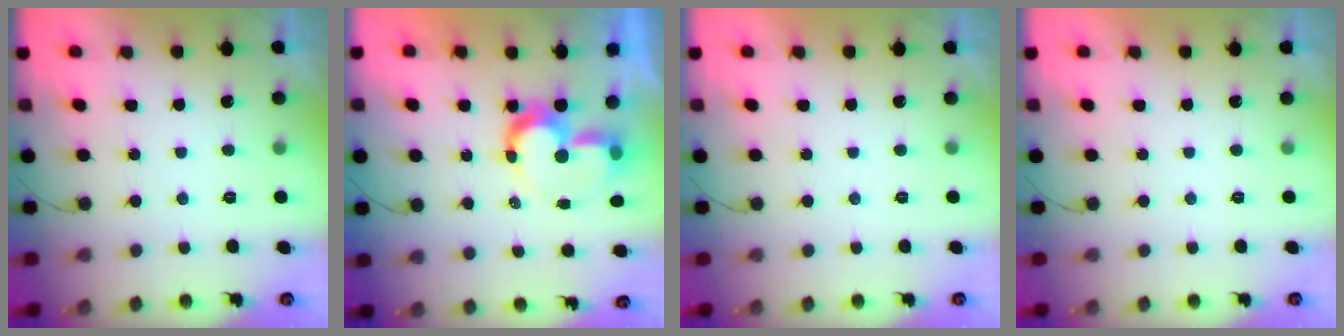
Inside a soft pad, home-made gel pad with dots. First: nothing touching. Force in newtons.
{"total": 10.3, "press": 10.2, "slide": 0.8}
{"total": 1.7, "press": 1.6, "slide": 0.0}
{"total": 1.6, "press": 1.6, "slide": 0.0}